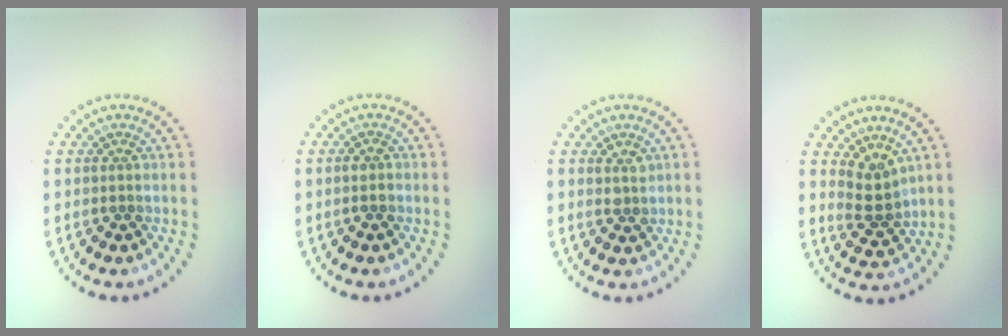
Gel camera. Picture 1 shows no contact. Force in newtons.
{"total": 1.0, "press": 1.0, "slide": 0.3}
{"total": 1.3, "press": 1.1, "slide": 0.6}
{"total": 2.6, "press": 2.1, "slide": 1.6}